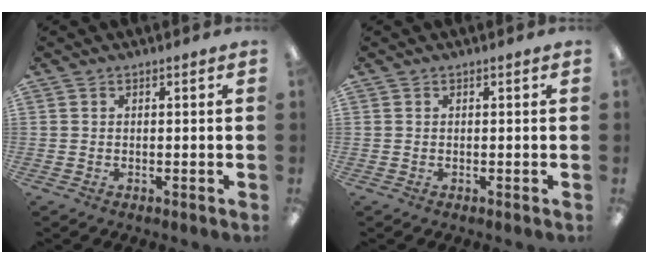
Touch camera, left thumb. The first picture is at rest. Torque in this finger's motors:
{"motor_torque": [-0.18, 0.17, 0.02, 0.01, 0.00]}